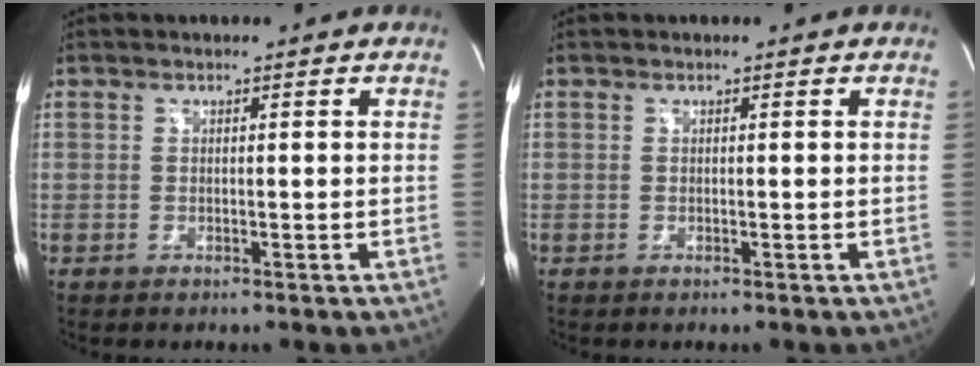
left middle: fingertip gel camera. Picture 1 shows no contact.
{"total": 0.0}